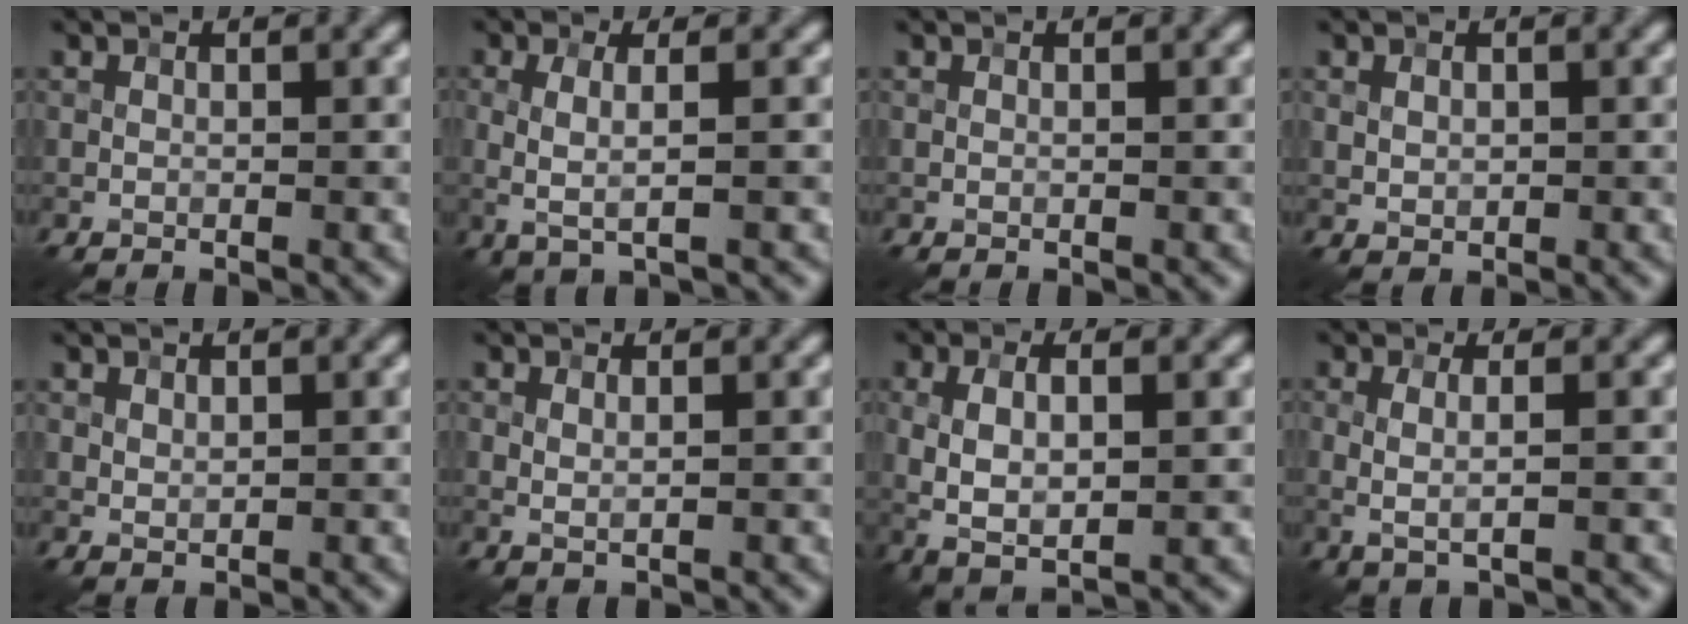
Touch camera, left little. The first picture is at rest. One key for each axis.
{"total": 2.7, "fx": -0.3, "fy": 0.6, "fz": 2.6, "tx": -0.057, "ty": -0.002, "tz": -0.006}
{"total": 0.0}
{"total": 1.1, "fx": 0.2, "fy": 0.9, "fz": 0.6, "tx": -0.012, "ty": -0.001, "tz": 0.007}
{"total": 0.8, "fx": 0.4, "fy": 0.6, "fz": 0.4, "tx": -0.011, "ty": -0.001, "tz": 0.011}
{"total": 0.9, "fx": 0.2, "fy": 0.4, "fz": 0.8, "tx": -0.020, "ty": 0.000, "tz": 0.005}
{"total": 5.5, "fx": -0.1, "fy": 2.4, "fz": 4.9, "tx": -0.100, "ty": 0.002, "tz": -0.002}
{"total": 2.0, "fx": -0.2, "fy": 0.5, "fz": 1.9, "tx": -0.038, "ty": 0.001, "tz": -0.004}